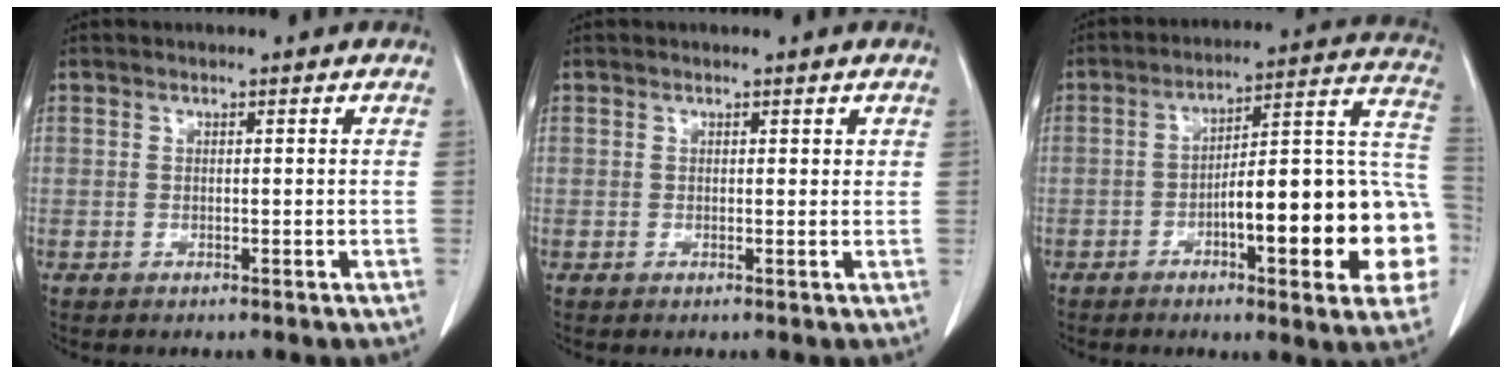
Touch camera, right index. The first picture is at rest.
{"total": 0.6, "force": [0.4, 0.3, 0.3], "torque": [0.001, -0.001, 0.003]}
{"total": 21.2, "force": [-5.4, 4.0, 20.1], "torque": [-0.199, 0.035, -0.064]}